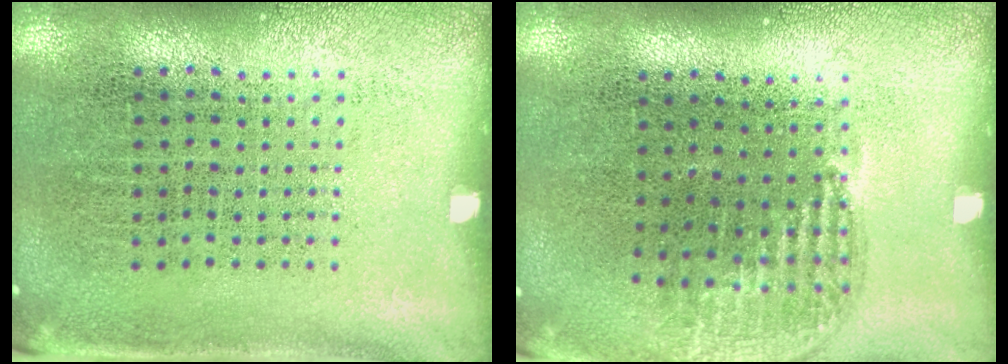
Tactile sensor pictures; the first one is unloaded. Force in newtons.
{"total": 1.0, "press": 1.0, "slide": 0.4}